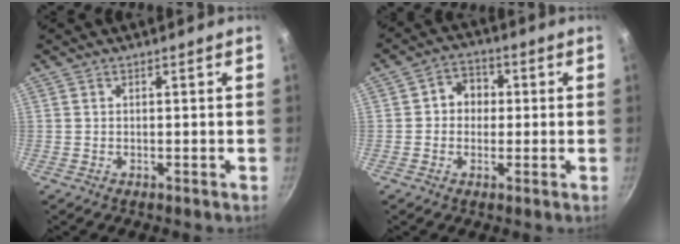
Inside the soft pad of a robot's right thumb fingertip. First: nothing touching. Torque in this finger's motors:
{"motor_torque": [-0.30, 0.28, 0.16, 0.05, 0.05]}